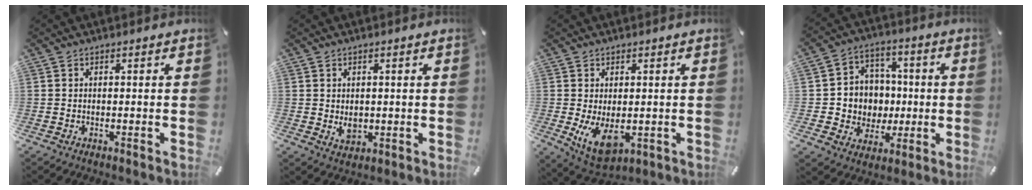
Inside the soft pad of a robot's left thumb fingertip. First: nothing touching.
{"total": 3.4, "force": [0.2, 2.7, 2.0], "torque": [-0.027, -0.006, 0.000]}
{"total": 8.1, "force": [-0.6, 4.9, 6.5], "torque": [-0.117, -0.014, -0.008]}
{"total": 10.0, "force": [-0.4, 9.9, 1.3], "torque": [-0.018, -0.002, 0.005]}